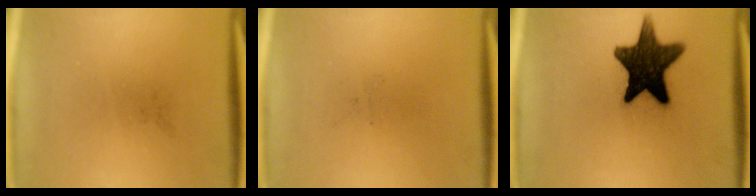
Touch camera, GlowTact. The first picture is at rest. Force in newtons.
{"total": 0.0}
{"total": 15.5}